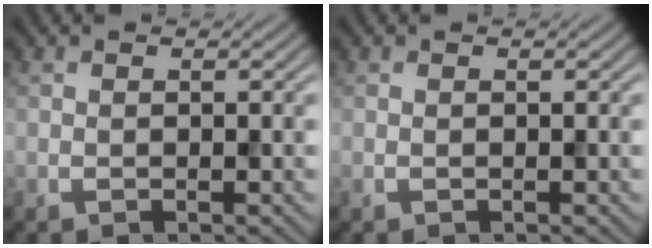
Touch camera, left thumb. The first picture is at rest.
{"total": 0.0}